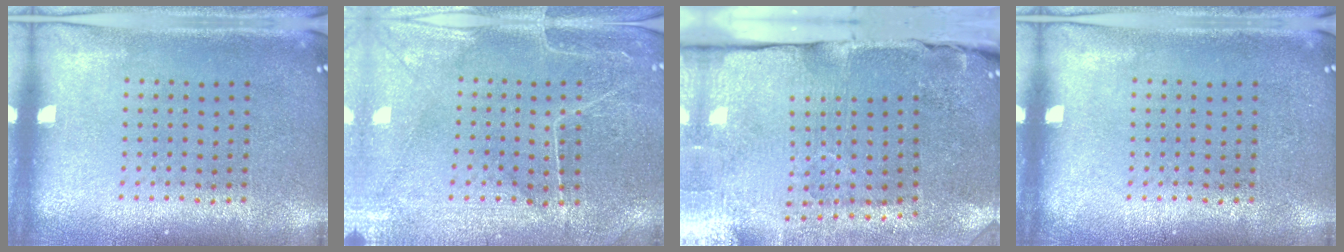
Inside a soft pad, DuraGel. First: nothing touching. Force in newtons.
{"total": 0.7, "press": 0.5, "slide": 0.4}
{"total": 4.8, "press": 3.9, "slide": 2.8}
{"total": 0.0}